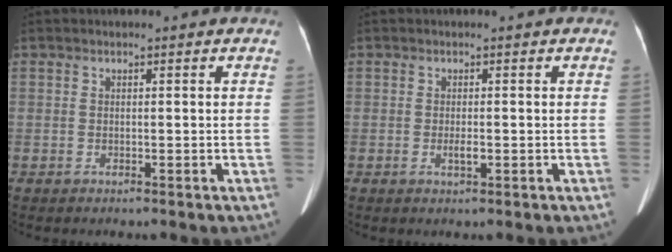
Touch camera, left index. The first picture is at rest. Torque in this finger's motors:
{"motor_torque": [0.03, -0.03, 0.01, 0.00]}